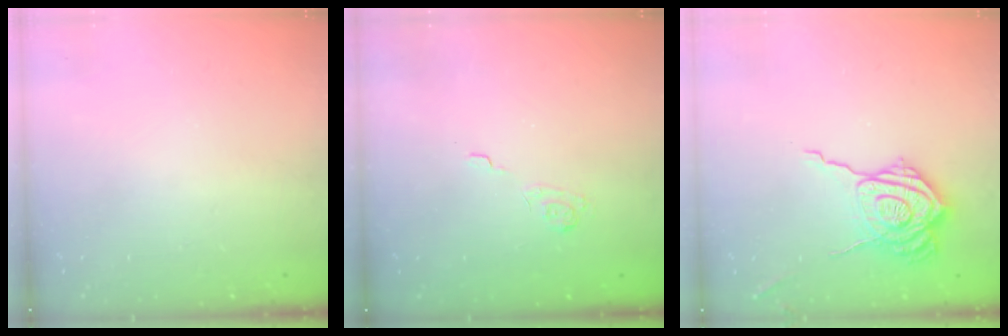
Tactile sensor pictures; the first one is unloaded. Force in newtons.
{"total": 2.2, "press": 1.7, "slide": 1.4}
{"total": 16.3, "press": 16.3, "slide": 1.1}